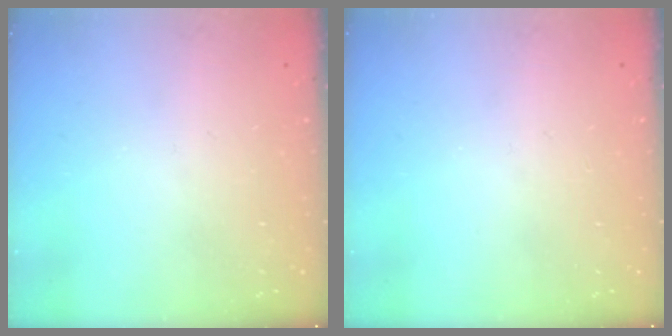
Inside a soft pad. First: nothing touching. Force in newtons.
{"total": 0.0}